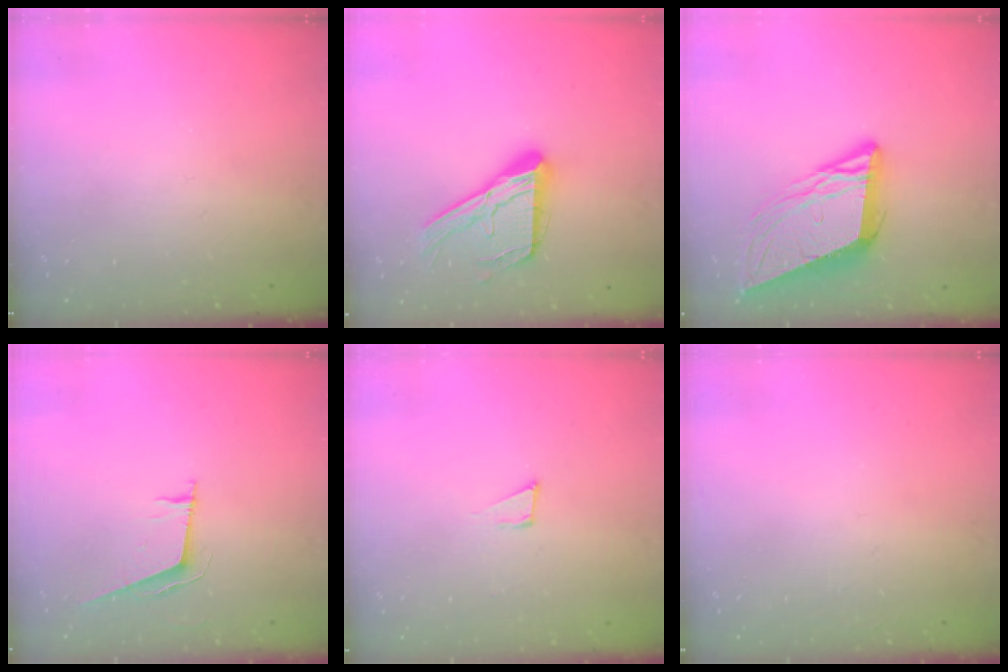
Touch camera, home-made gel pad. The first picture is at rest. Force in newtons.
{"total": 17.1, "press": 17.0, "slide": 1.6}
{"total": 11.6, "press": 11.2, "slide": 2.9}
{"total": 6.6, "press": 6.2, "slide": 2.4}
{"total": 4.2, "press": 4.2, "slide": 0.4}
{"total": 1.5, "press": 1.5, "slide": 0.1}